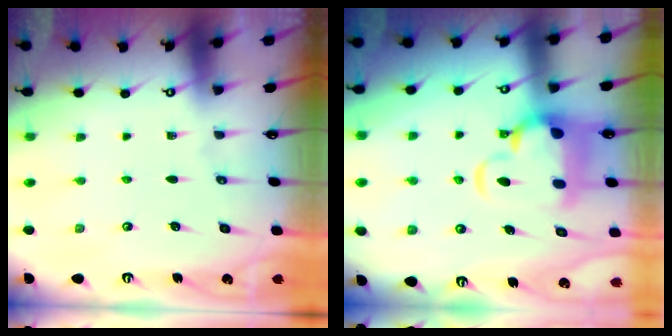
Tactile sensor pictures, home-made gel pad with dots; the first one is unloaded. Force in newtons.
{"total": 5.4, "press": 5.2, "slide": 1.4}